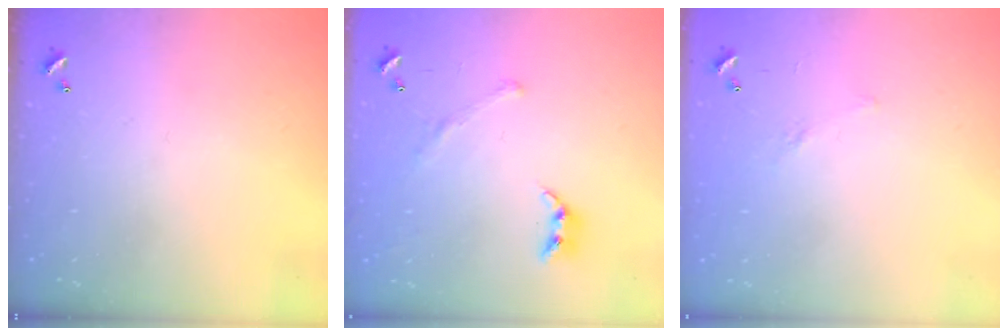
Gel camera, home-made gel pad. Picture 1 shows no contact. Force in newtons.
{"total": 2.9, "press": 2.7, "slide": 1.0}
{"total": 4.9, "press": 4.8, "slide": 0.9}